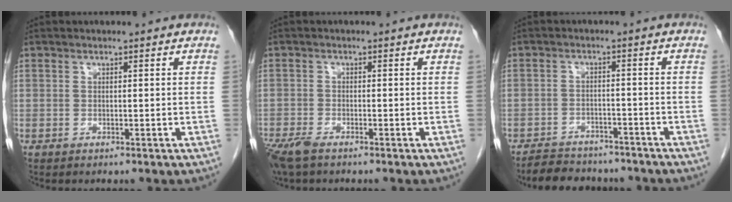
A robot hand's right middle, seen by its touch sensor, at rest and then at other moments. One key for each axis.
{"total": 4.2, "fx": -3.1, "fy": 1.2, "fz": 2.5, "tx": -0.056, "ty": -0.012, "tz": -0.056}
{"total": 9.8, "fx": -8.7, "fy": 3.5, "fz": 2.7, "tx": -0.044, "ty": 0.007, "tz": -0.121}